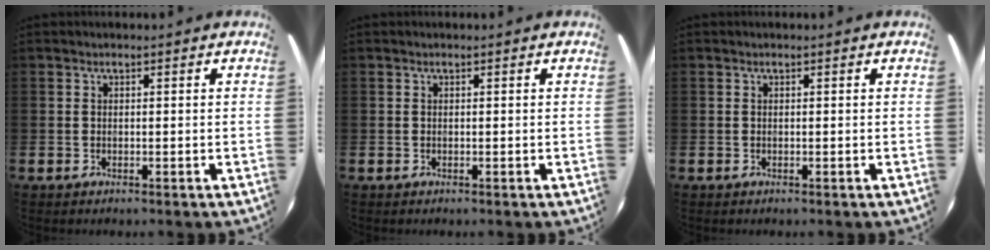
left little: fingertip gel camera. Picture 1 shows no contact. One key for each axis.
{"total": 0.0}
{"total": 0.0}